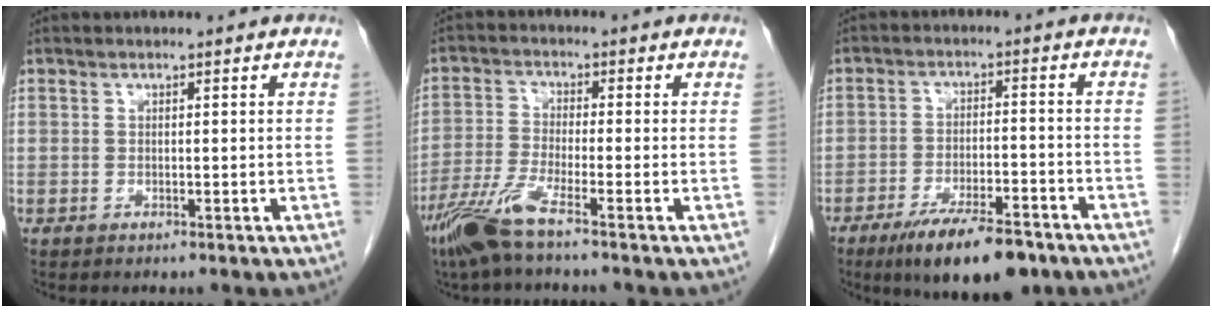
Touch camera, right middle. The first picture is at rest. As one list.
[{"total": 7.0, "force": [-4.9, -0.1, 5.0], "torque": [-0.111, -0.021, -0.102]}, {"total": 12.0, "force": [-8.5, 3.0, 7.9], "torque": [-0.125, -0.017, -0.138]}]